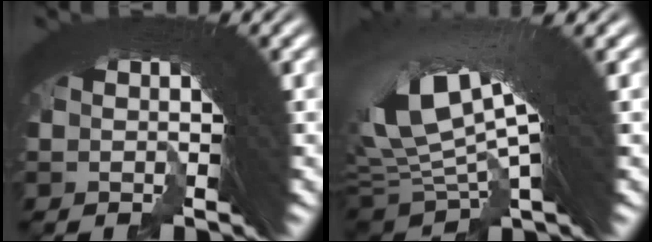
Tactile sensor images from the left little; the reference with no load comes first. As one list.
[{"total": 7.7, "force": [4.1, 3.7, 5.3], "torque": [-0.117, 0.012, 0.073]}]